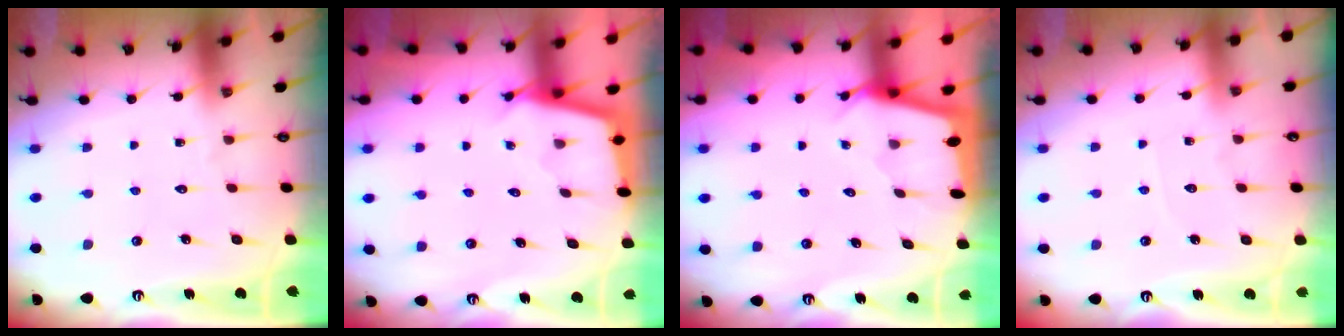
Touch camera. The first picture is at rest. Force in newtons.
{"total": 2.3, "press": 2.3, "slide": 0.2}
{"total": 2.2, "press": 2.2, "slide": 0.3}
{"total": 2.5, "press": 2.4, "slide": 0.4}